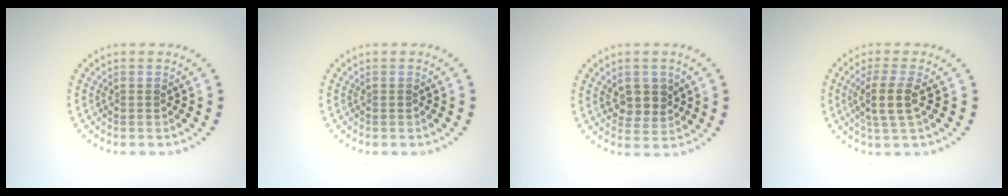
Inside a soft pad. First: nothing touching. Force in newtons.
{"total": 0.0}
{"total": 2.8, "press": 2.7, "slide": 0.9}
{"total": 3.0, "press": 2.5, "slide": 1.6}